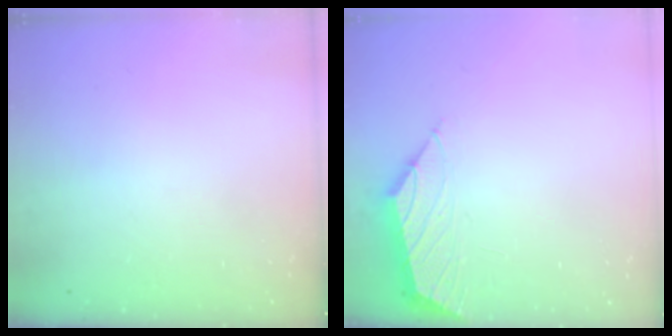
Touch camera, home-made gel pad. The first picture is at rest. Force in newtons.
{"total": 0.8, "press": 0.7, "slide": 0.4}